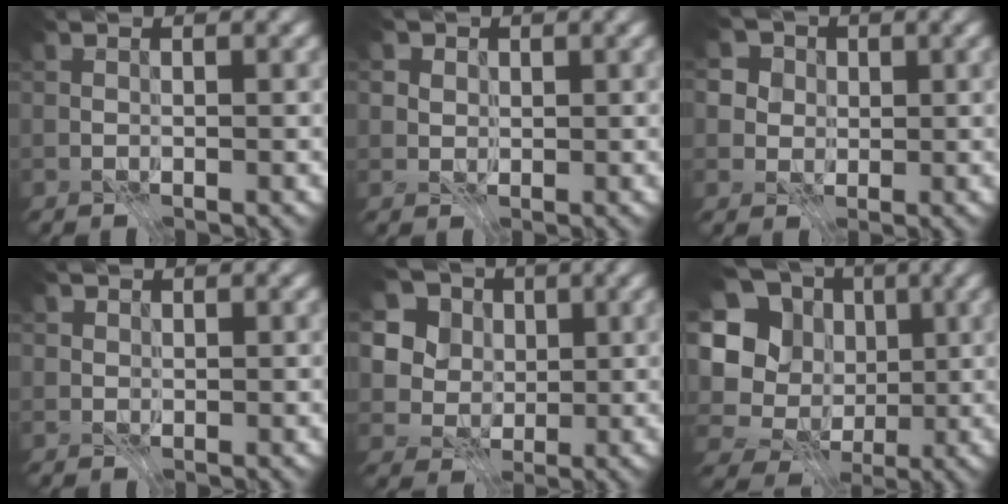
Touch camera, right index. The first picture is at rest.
{"total": 3.6, "force": [1.6, 2.9, 1.4], "torque": [-0.035, 0.009, 0.023]}
{"total": 6.7, "force": [2.8, 5.4, 2.7], "torque": [-0.050, 0.012, 0.029]}
{"total": 0.9, "force": [0.4, 0.7, 0.1], "torque": [-0.002, -0.008, 0.017]}
{"total": 7.9, "force": [2.5, 6.6, 3.7], "torque": [-0.078, 0.009, 0.025]}
{"total": 15.2, "force": [-0.2, 13.9, 6.1], "torque": [-0.163, 0.015, -0.006]}